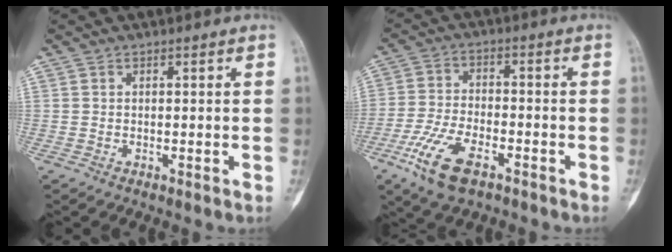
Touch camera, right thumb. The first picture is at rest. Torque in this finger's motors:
{"motor_torque": [-0.25, 0.42, 0.45, 0.09, -0.07]}